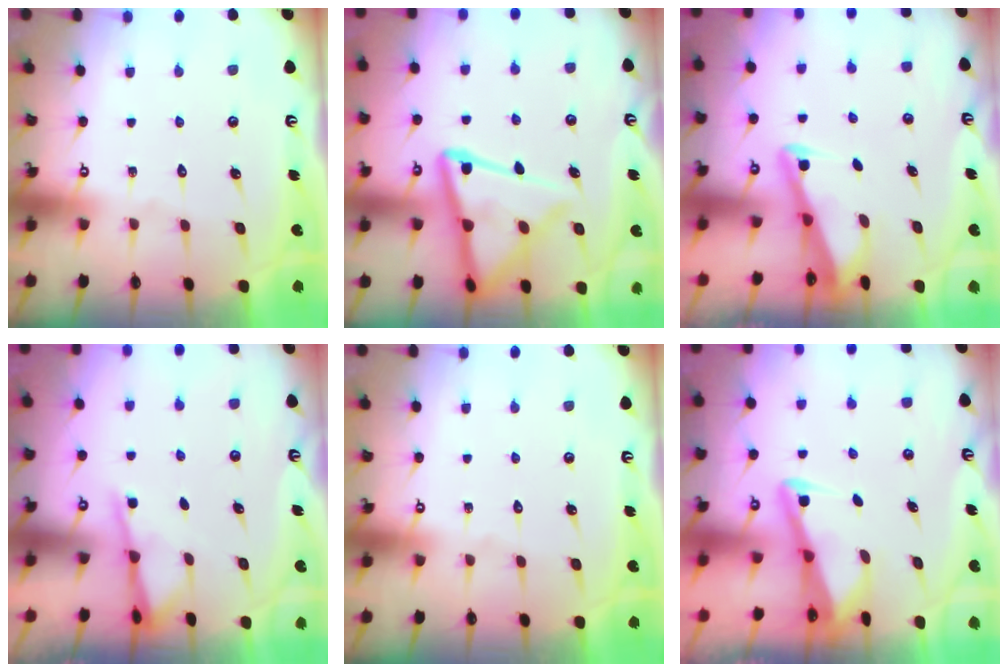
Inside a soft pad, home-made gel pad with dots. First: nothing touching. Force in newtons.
{"total": 15.4, "press": 15.3, "slide": 1.5}
{"total": 2.7, "press": 2.7, "slide": 0.3}
{"total": 2.0, "press": 2.0, "slide": 0.4}
{"total": 0.0}
{"total": 3.0, "press": 3.0, "slide": 0.4}